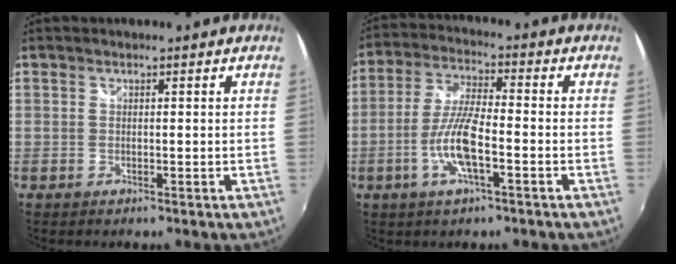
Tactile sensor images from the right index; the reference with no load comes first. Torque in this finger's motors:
{"motor_torque": [1.57, -0.24, 0.81, 0.17]}